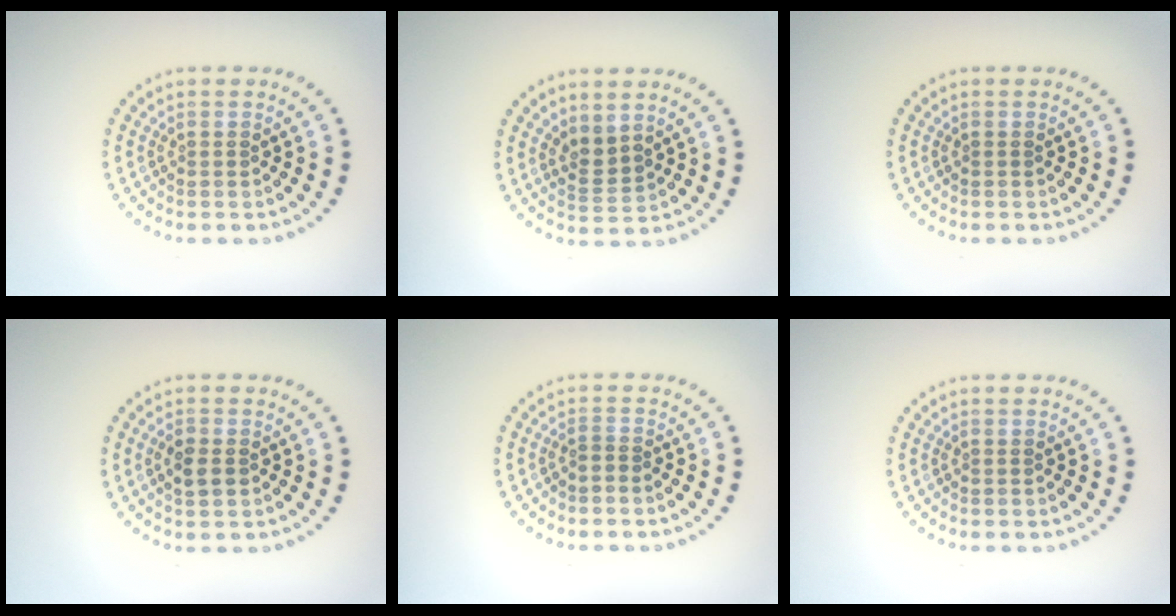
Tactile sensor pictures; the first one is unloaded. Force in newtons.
{"total": 2.0, "press": 1.5, "slide": 1.3}
{"total": 0.0}
{"total": 1.8, "press": 1.8, "slide": 0.3}
{"total": 0.6, "press": 0.4, "slide": 0.4}
{"total": 0.0}